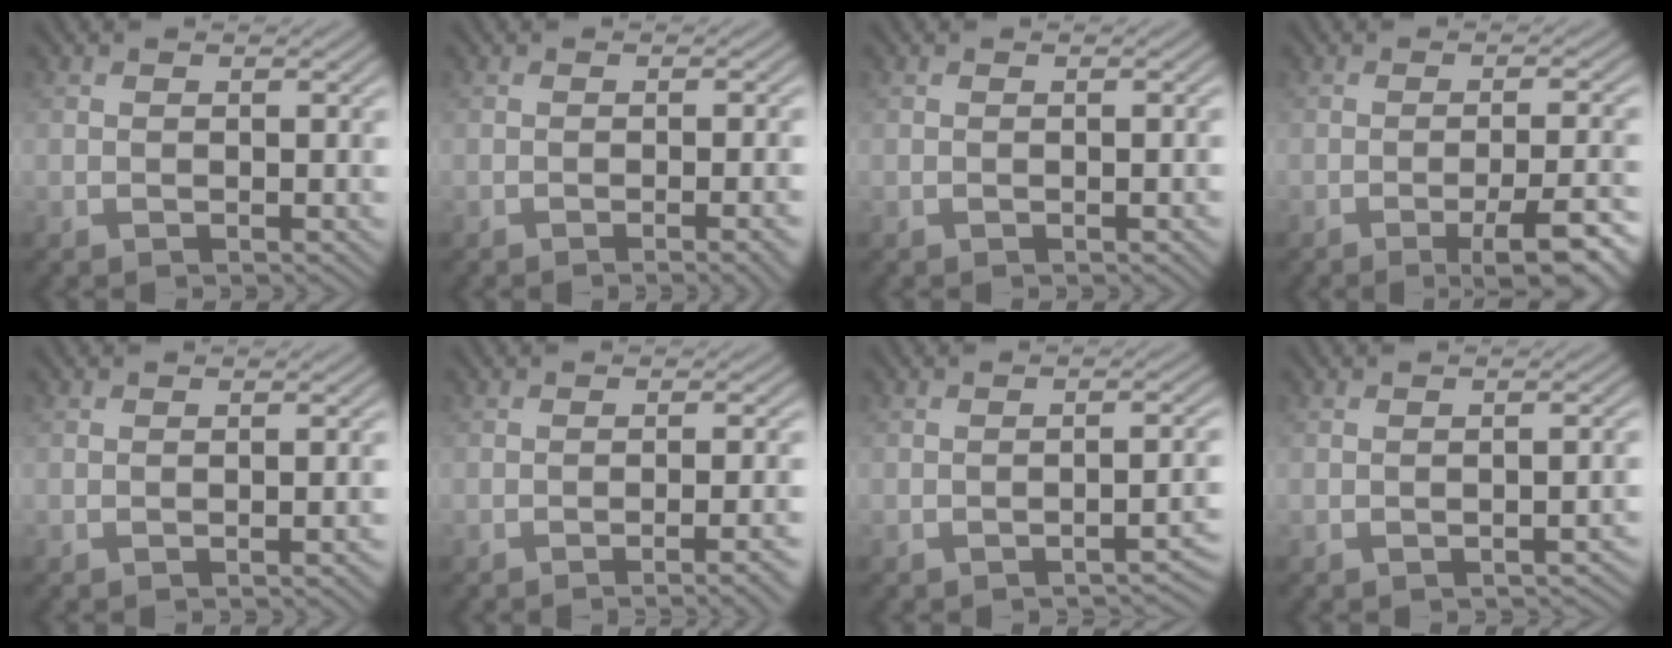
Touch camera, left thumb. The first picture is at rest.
{"total": 3.4, "force": [-1.2, 0.8, 3.1], "torque": [-0.034, 0.007, -0.020]}
{"total": 0.7, "force": [-0.2, 0.2, 0.7], "torque": [-0.008, 0.001, 0.000]}
{"total": 6.7, "force": [-3.5, 1.1, 5.6], "torque": [-0.085, 0.002, -0.053]}
{"total": 1.0, "force": [-0.5, 0.1, 0.8], "torque": [-0.009, 0.002, -0.009]}
{"total": 4.4, "force": [-2.1, 1.0, 3.8], "torque": [-0.041, 0.010, -0.034]}
{"total": 2.9, "force": [-2.0, 0.6, 2.0], "torque": [-0.023, 0.008, -0.033]}
{"total": 1.4, "force": [-0.9, 0.4, 0.9], "torque": [-0.011, 0.001, -0.011]}